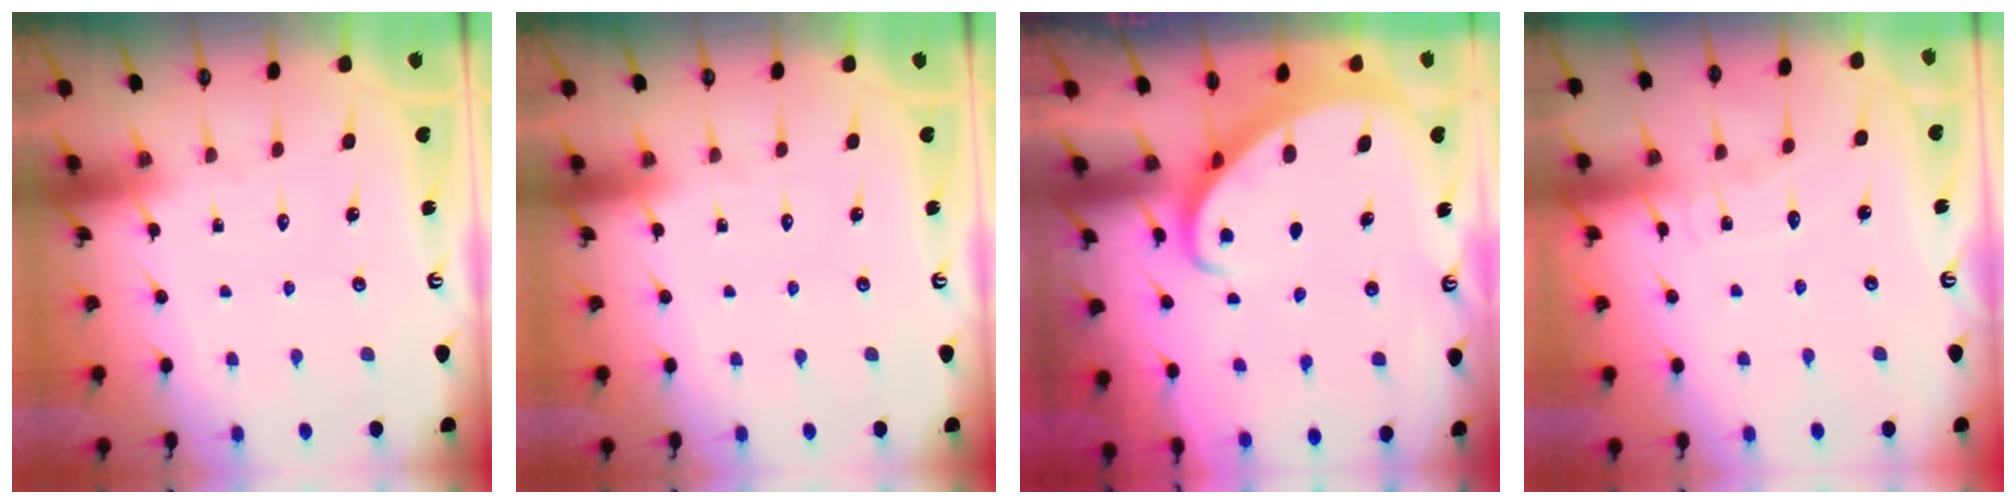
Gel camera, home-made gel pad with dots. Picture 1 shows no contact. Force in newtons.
{"total": 0.0}
{"total": 2.7, "press": 2.7, "slide": 0.2}
{"total": 4.5, "press": 4.5, "slide": 0.4}